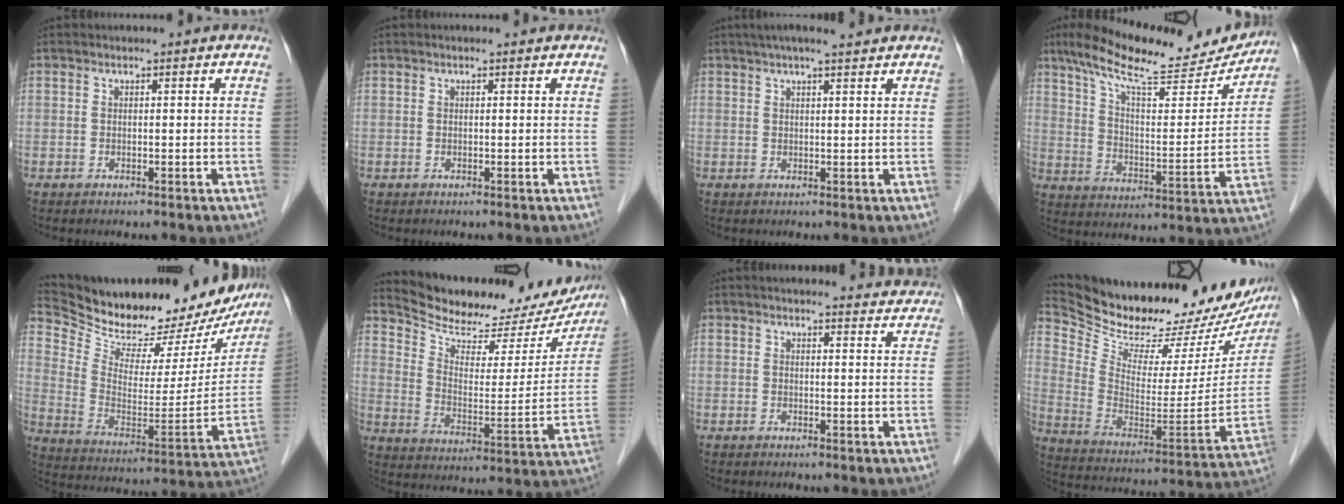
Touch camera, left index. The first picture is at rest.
{"total": 0.8, "force": [0.7, 0.1, 0.2], "torque": [-0.011, 0.006, 0.008]}
{"total": 7.4, "force": [6.3, 0.2, 4.0], "torque": [-0.058, 0.026, 0.084]}
{"total": 20.0, "force": [17.4, 3.4, 9.3], "torque": [-0.152, -0.001, 0.258]}
{"total": 27.5, "force": [24.4, 7.2, 10.4], "torque": [-0.174, -0.056, 0.341]}
{"total": 21.2, "force": [19.7, 5.6, 5.5], "torque": [-0.074, -0.039, 0.266]}
{"total": 10.8, "force": [10.5, 1.7, 2.0], "torque": [0.003, 0.000, 0.099]}
{"total": 28.6, "force": [24.3, 7.1, 13.2], "torque": [-0.228, -0.058, 0.350]}